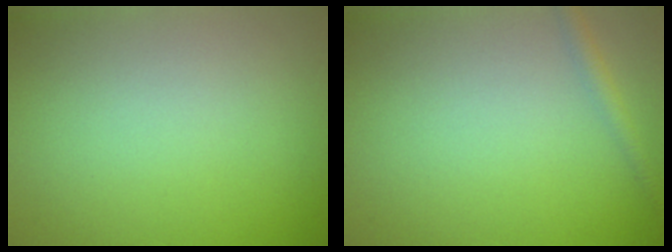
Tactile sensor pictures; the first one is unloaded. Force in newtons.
{"total": 1.4, "press": 1.4, "slide": 0.1}